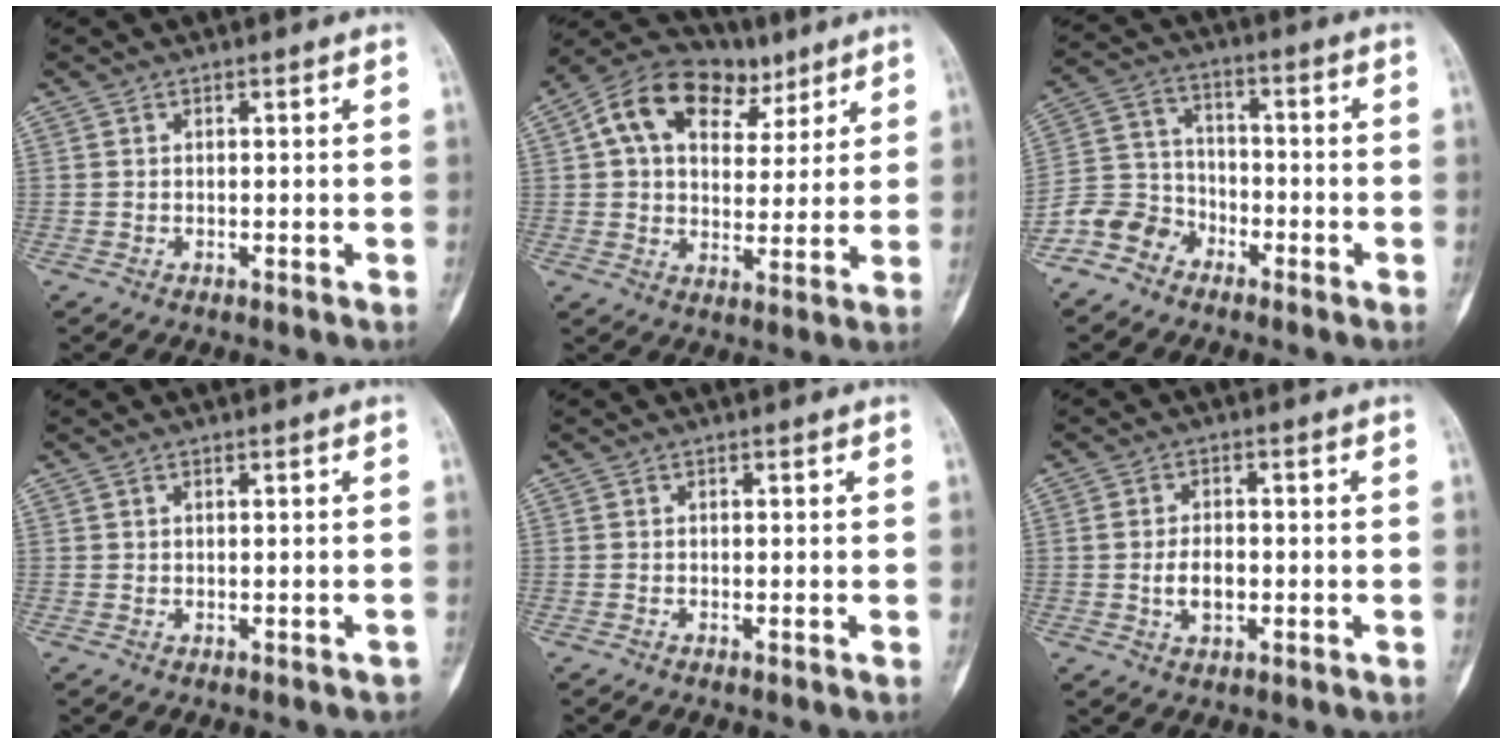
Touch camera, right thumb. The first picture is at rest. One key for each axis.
{"total": 17.2, "fx": 7.5, "fy": 11.3, "fz": 10.5, "tx": -0.141, "ty": 0.009, "tz": 0.120}
{"total": 8.3, "fx": -5.4, "fy": 6.1, "fz": 1.6, "tx": -0.013, "ty": 0.049, "tz": -0.116}
{"total": 0.6, "fx": -0.2, "fy": 0.4, "fz": 0.4, "tx": -0.005, "ty": 0.013, "tz": 0.001}
{"total": 0.0}
{"total": 4.6, "fx": -0.9, "fy": 2.8, "fz": 3.6, "tx": -0.060, "ty": 0.006, "tz": -0.015}